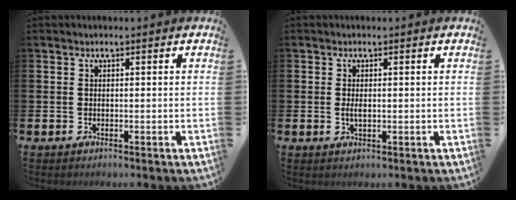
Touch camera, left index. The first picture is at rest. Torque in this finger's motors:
{"motor_torque": [0.45, 0.12, 0.05, 0.01]}